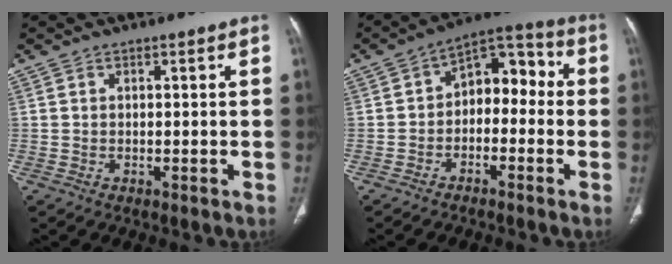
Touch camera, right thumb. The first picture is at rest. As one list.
[{"total": 9.5, "force": [-1.3, 6.4, 6.8], "torque": [-0.056, 0.048, -0.037]}]